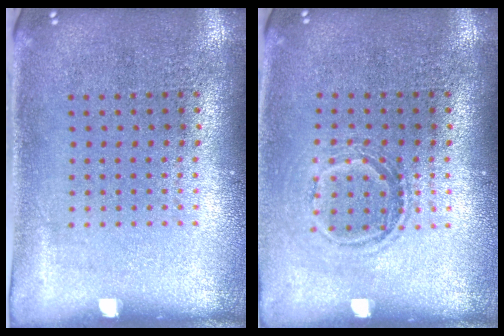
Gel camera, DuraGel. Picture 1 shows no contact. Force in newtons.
{"total": 1.1, "press": 1.0, "slide": 0.6}